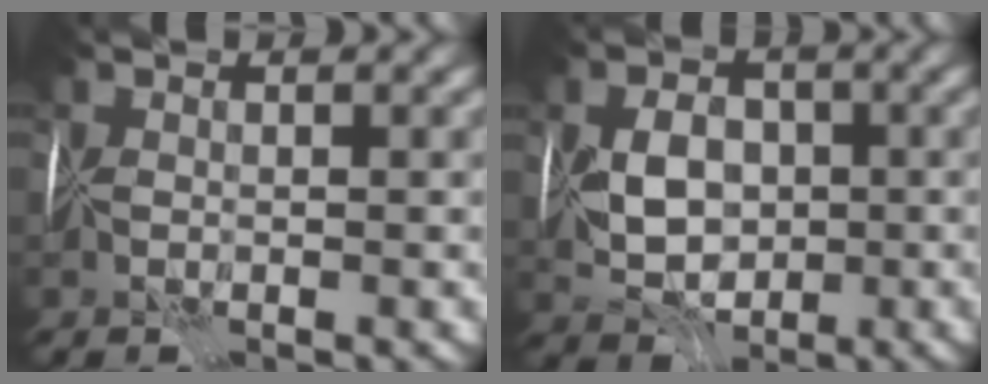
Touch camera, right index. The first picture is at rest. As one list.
[{"total": 4.7, "force": [-0.6, 3.1, 3.5], "torque": [-0.060, -0.004, -0.015]}]